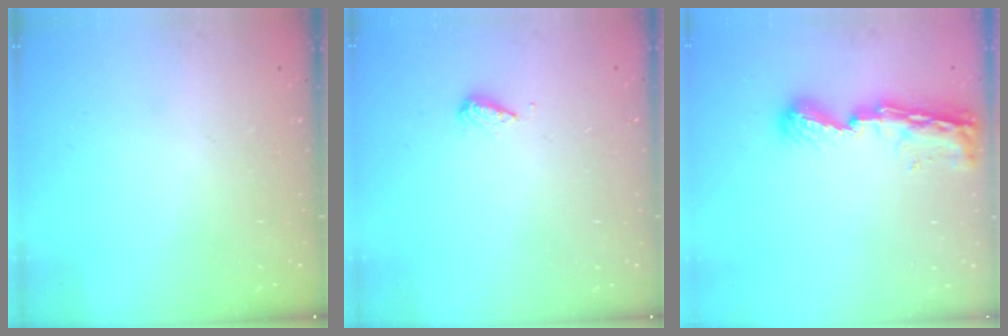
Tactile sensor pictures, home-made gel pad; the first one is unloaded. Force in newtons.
{"total": 5.2, "press": 5.2, "slide": 0.5}
{"total": 8.9, "press": 8.9, "slide": 0.9}